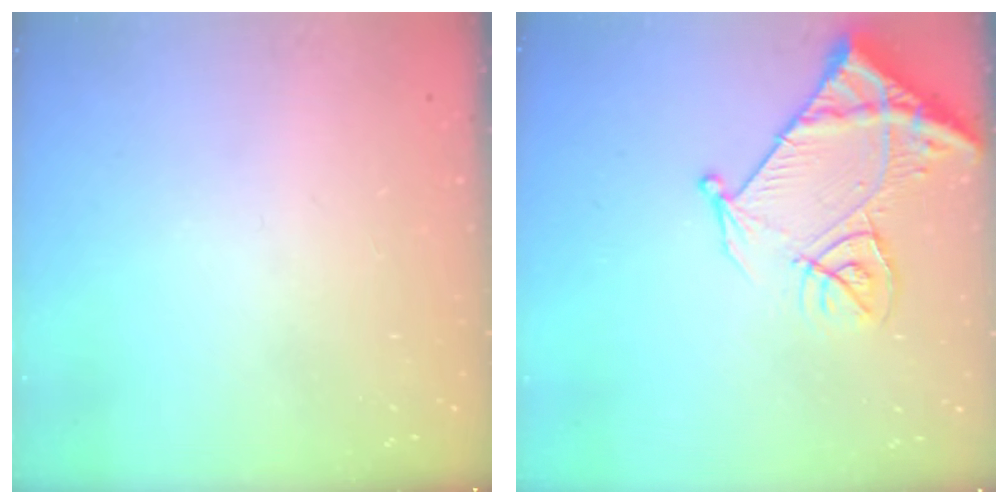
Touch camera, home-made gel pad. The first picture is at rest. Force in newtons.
{"total": 13.7, "press": 13.6, "slide": 1.6}